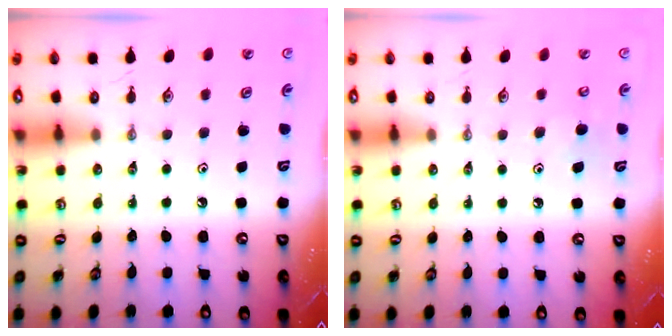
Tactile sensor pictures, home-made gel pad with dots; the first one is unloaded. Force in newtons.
{"total": 6.1, "press": 6.0, "slide": 0.9}